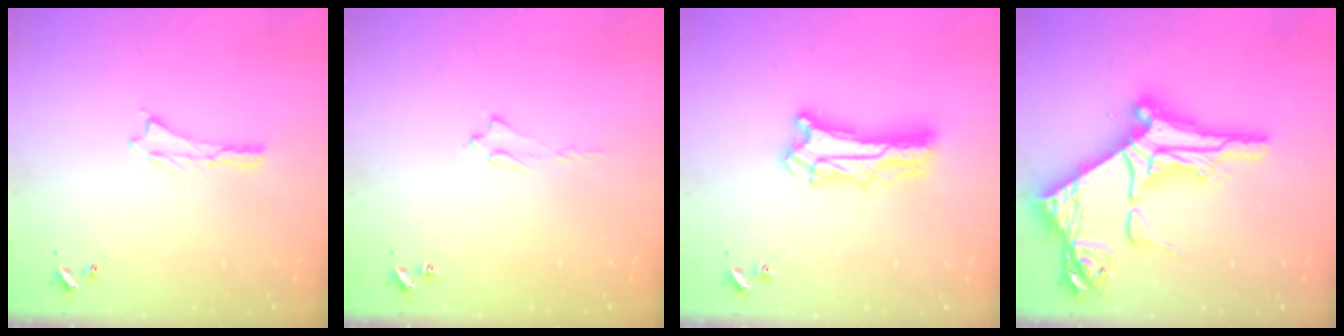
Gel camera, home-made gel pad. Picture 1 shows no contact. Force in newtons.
{"total": 1.6, "press": 1.6, "slide": 0.2}
{"total": 8.4, "press": 8.3, "slide": 0.8}
{"total": 13.6, "press": 13.5, "slide": 1.1}